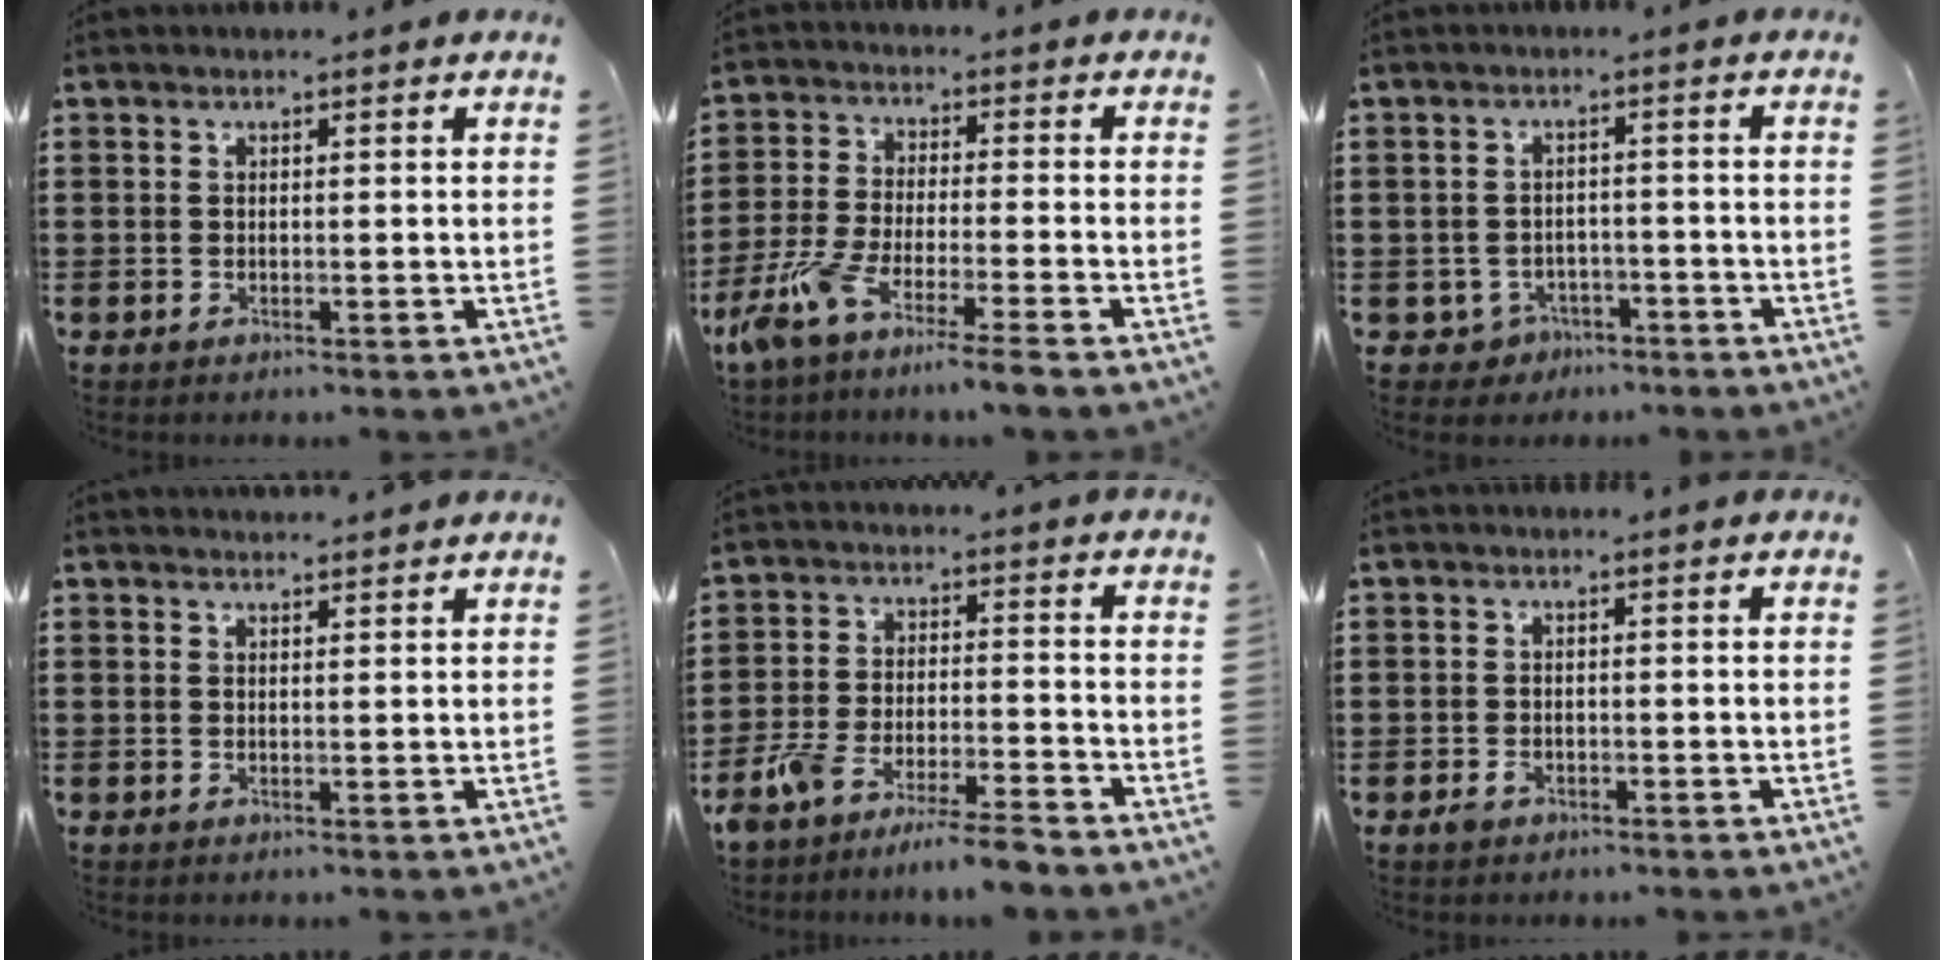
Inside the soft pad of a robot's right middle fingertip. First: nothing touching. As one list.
[{"total": 7.3, "force": [-6.2, -0.5, 3.7], "torque": [-0.091, -0.021, -0.125]}, {"total": 3.1, "force": [-2.7, 1.6, 0.3], "torque": [-0.023, 0.003, -0.060]}, {"total": 1.2, "force": [1.2, 0.1, 0.0], "torque": [0.005, -0.003, 0.022]}, {"total": 7.3, "force": [-6.8, 0.2, 2.8], "torque": [-0.067, -0.004, -0.134]}, {"total": 1.3, "force": [-0.7, 0.8, 0.7], "torque": [-0.016, -0.002, -0.013]}]